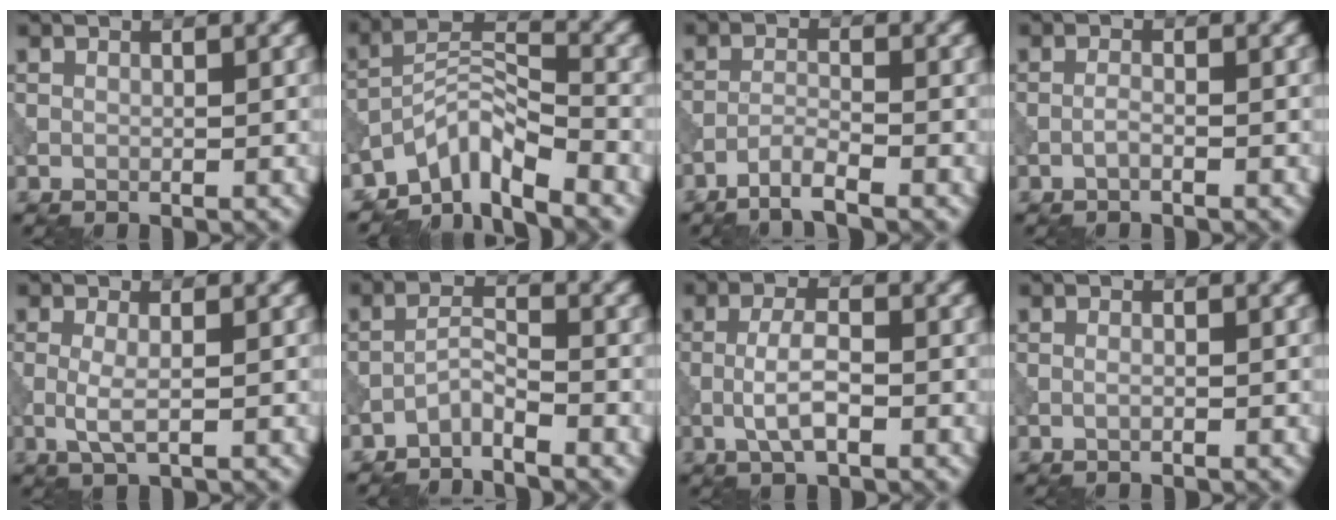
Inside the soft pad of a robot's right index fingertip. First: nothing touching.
{"total": 5.9, "force": [-4.9, 1.4, 3.0], "torque": [-0.043, 0.004, -0.103]}
{"total": 2.5, "force": [-2.0, 0.2, 1.5], "torque": [-0.027, 0.002, -0.048]}
{"total": 0.9, "force": [-0.6, 0.1, 0.6], "torque": [-0.013, 0.002, -0.013]}
{"total": 1.9, "force": [-0.3, 0.4, 1.9], "torque": [-0.044, -0.004, -0.009]}
{"total": 2.3, "force": [-2.1, 0.2, 1.1], "torque": [-0.021, 0.007, -0.047]}
{"total": 3.3, "force": [-1.0, 1.0, 3.0], "torque": [-0.065, 0.002, -0.025]}
{"total": 0.6, "force": [-0.3, 0.1, 0.5], "torque": [-0.013, -0.002, -0.008]}